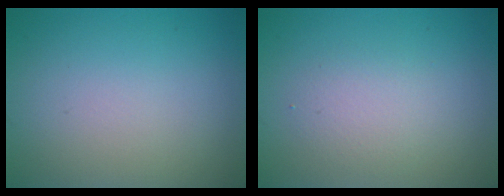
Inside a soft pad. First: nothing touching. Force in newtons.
{"total": 2.2, "press": 2.2, "slide": 0.1}